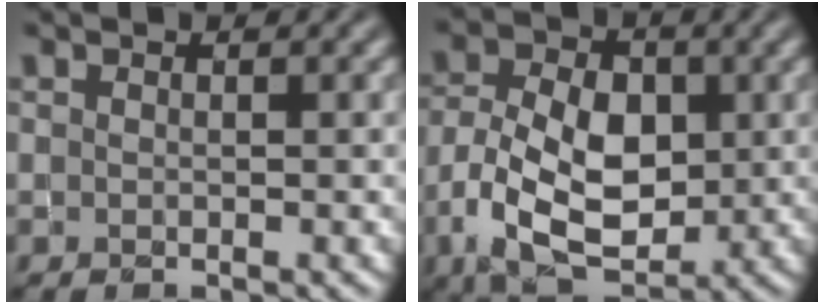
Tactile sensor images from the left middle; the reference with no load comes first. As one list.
[{"total": 8.4, "force": [-1.5, 5.6, 6.1], "torque": [-0.117, 0.002, -0.030]}]